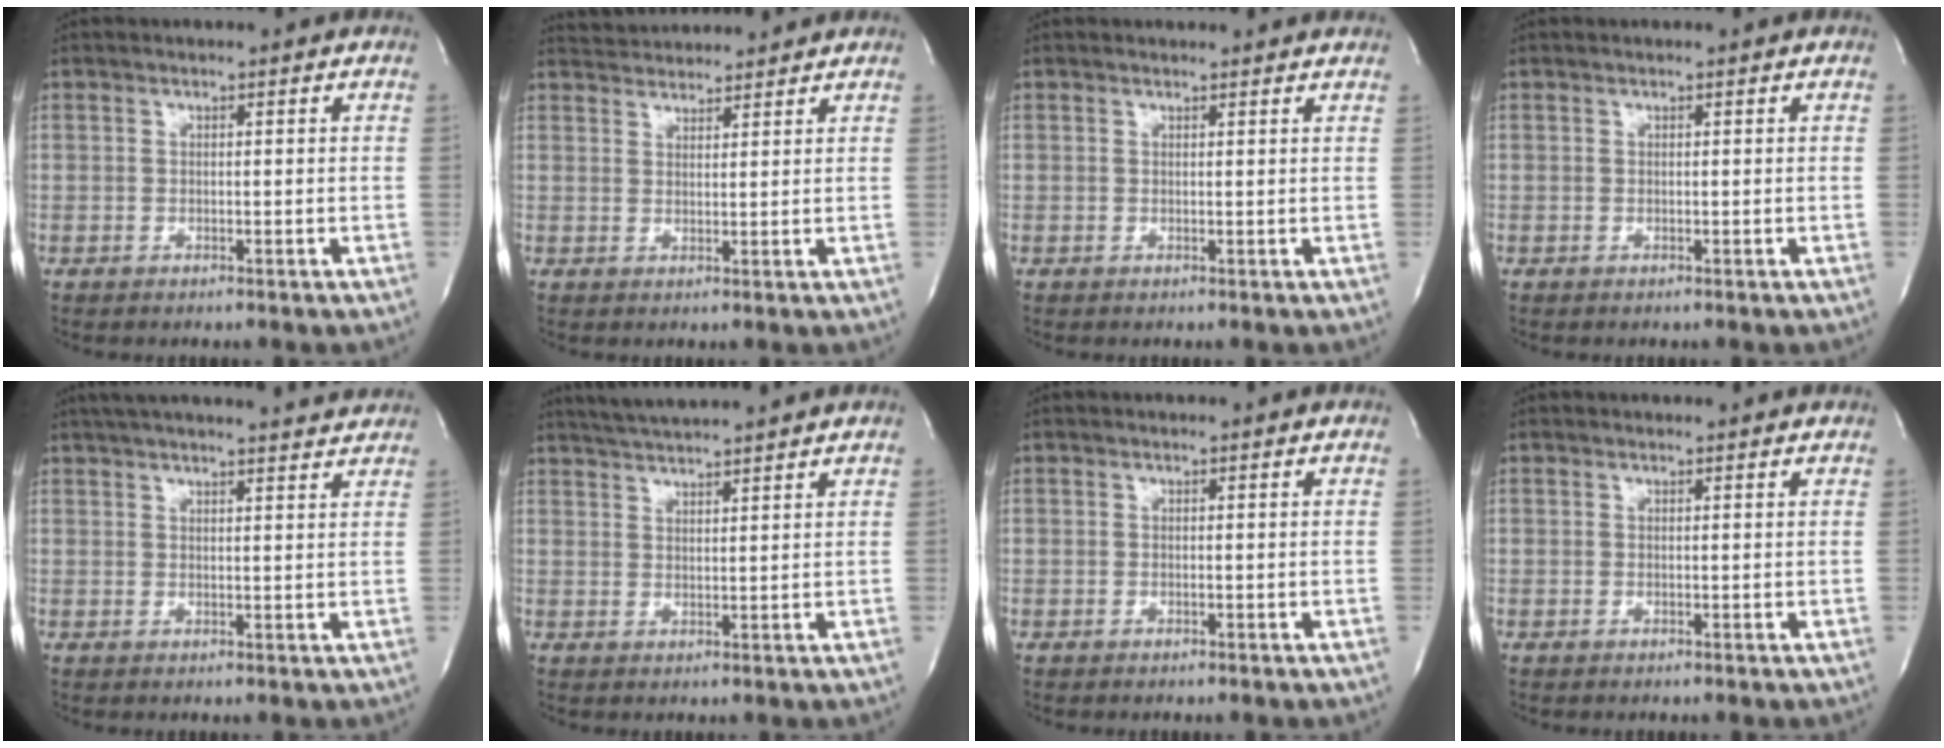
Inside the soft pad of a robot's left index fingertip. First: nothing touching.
{"total": 5.8, "force": [5.8, 0.7, 0.6], "torque": [-0.015, 0.028, 0.089]}
{"total": 3.7, "force": [3.6, 0.6, 0.5], "torque": [-0.013, 0.005, 0.030]}
{"total": 0.0}
{"total": 17.8, "force": [16.5, 1.5, 6.7], "torque": [-0.108, 0.024, 0.216]}
{"total": 7.8, "force": [7.2, -0.6, 2.9], "torque": [-0.063, 0.018, 0.113]}
{"total": 0.0}
{"total": 2.6, "force": [2.6, 0.4, 0.3], "torque": [-0.014, 0.004, 0.020]}